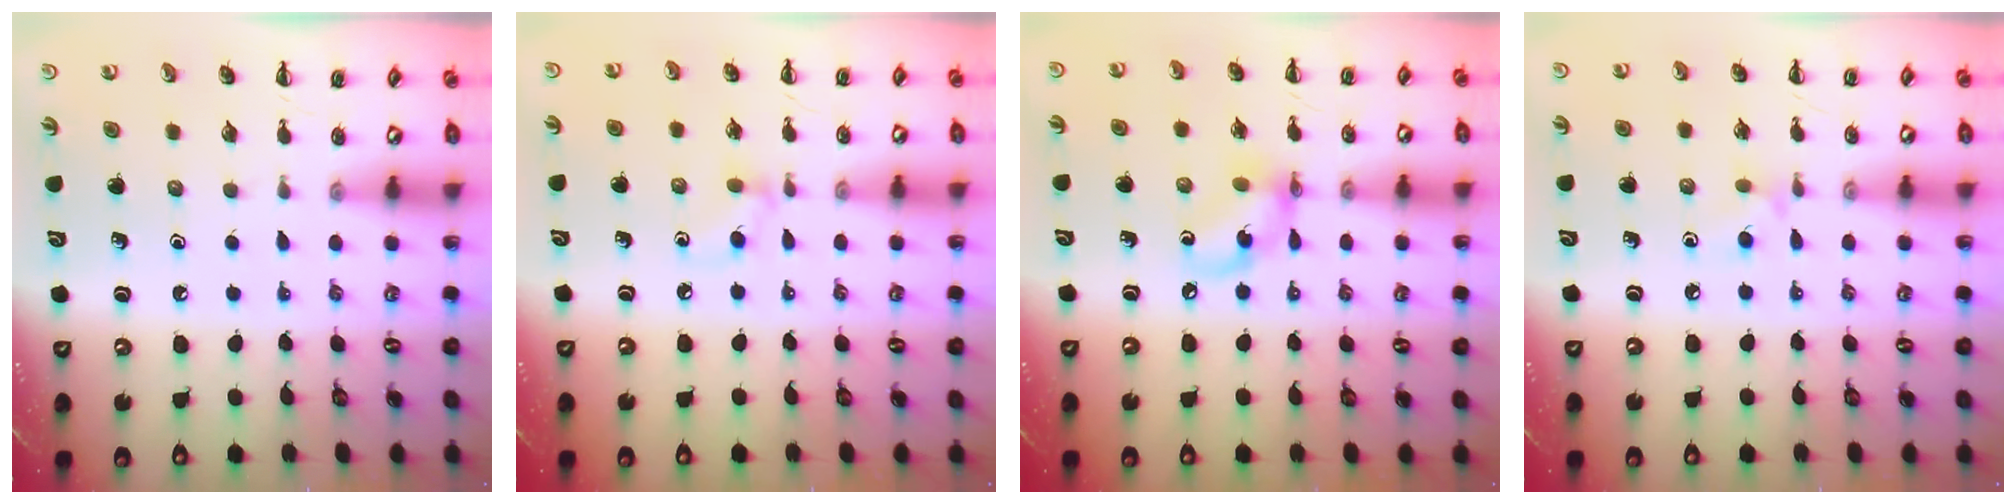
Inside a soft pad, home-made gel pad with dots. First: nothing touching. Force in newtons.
{"total": 5.1, "press": 4.6, "slide": 2.0}
{"total": 8.3, "press": 8.2, "slide": 1.5}
{"total": 4.4, "press": 4.0, "slide": 1.8}